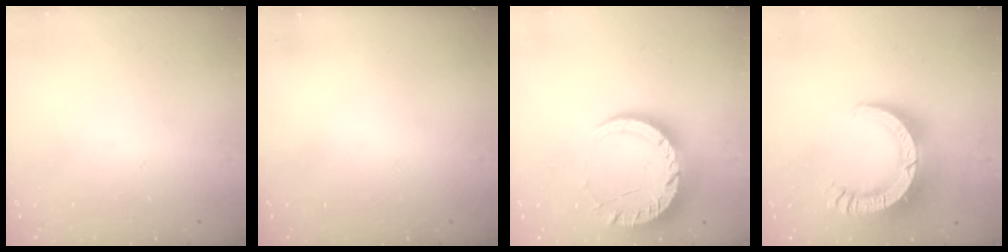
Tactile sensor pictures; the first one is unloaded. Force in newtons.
{"total": 0.0}
{"total": 12.7, "press": 12.7, "slide": 0.8}
{"total": 15.0, "press": 14.9, "slide": 1.6}